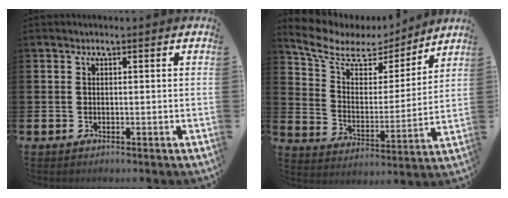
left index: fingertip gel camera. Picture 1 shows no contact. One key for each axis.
{"total": 8.2, "fx": 6.6, "fy": 4.0, "fz": 2.7, "tx": -0.091, "ty": -0.042, "tz": 0.113}